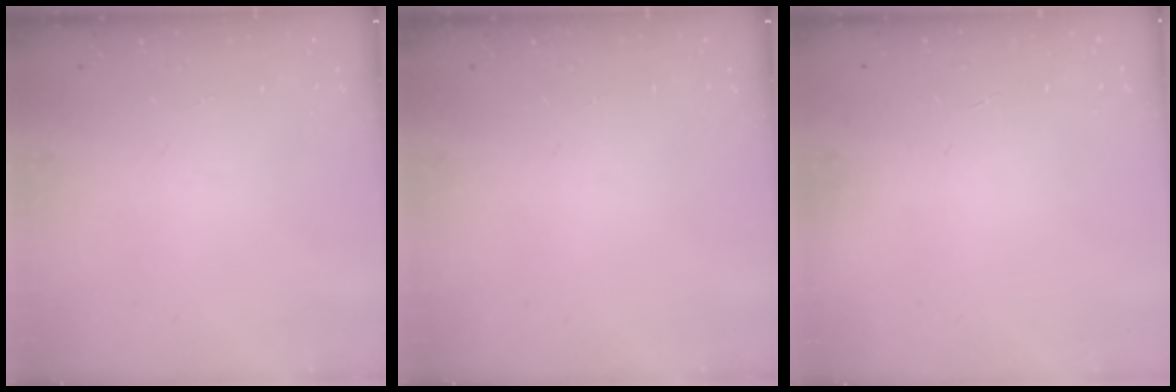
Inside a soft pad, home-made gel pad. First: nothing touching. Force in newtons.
{"total": 0.0}
{"total": 0.0}